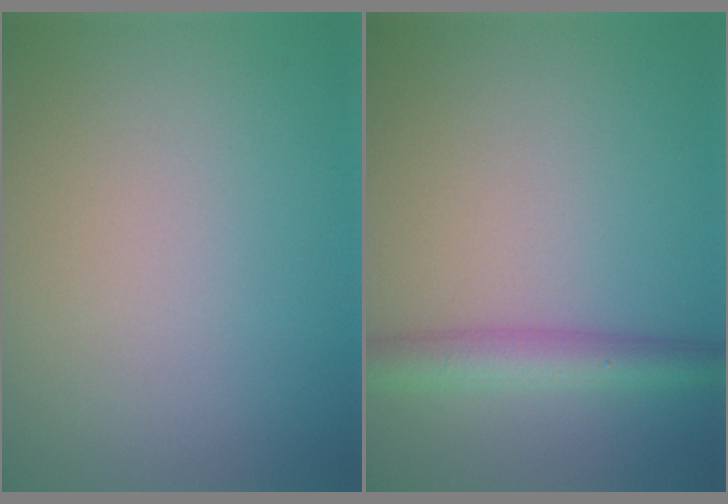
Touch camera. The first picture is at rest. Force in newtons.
{"total": 3.8, "press": 3.8, "slide": 0.1}